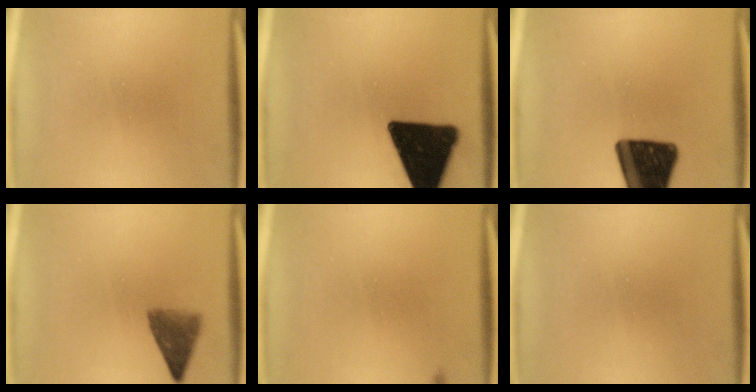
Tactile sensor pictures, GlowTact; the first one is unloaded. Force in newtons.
{"total": 18.1}
{"total": 16.8}
{"total": 4.7}
{"total": 0.6}
{"total": 0.0}